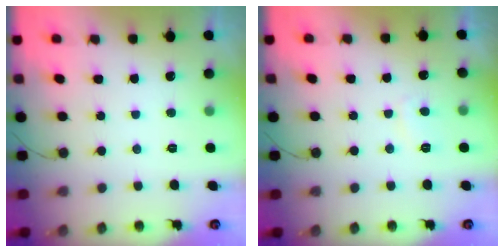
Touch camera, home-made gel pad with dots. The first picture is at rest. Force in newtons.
{"total": 2.6, "press": 2.5, "slide": 0.7}